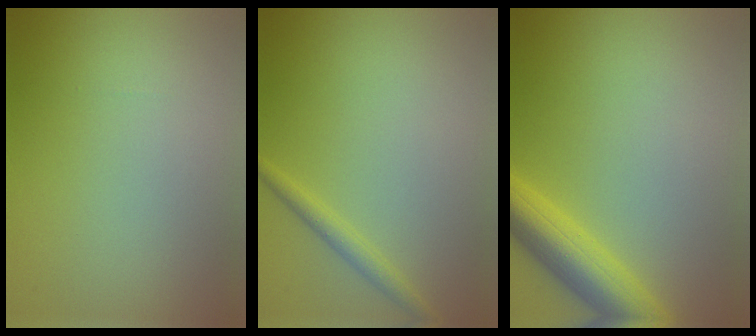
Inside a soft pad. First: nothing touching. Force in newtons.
{"total": 1.5, "press": 1.5, "slide": 0.0}
{"total": 5.3, "press": 5.3, "slide": 0.2}